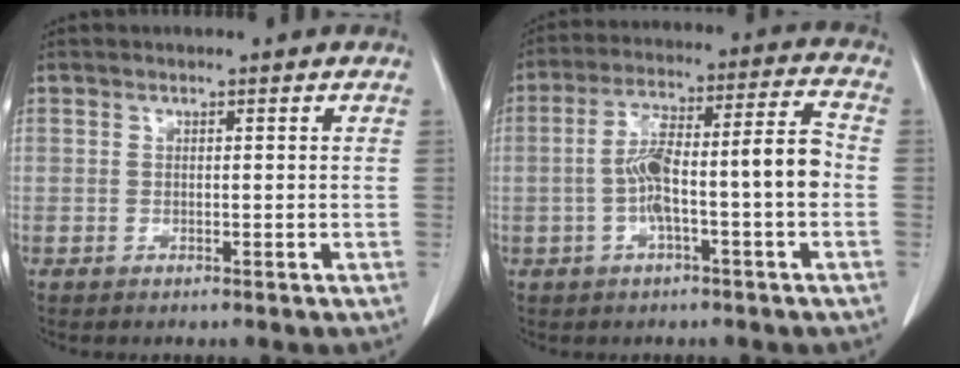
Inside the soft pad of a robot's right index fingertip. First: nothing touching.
{"total": 11.7, "force": [-2.2, 1.2, 11.4], "torque": [-0.200, 0.036, -0.037]}